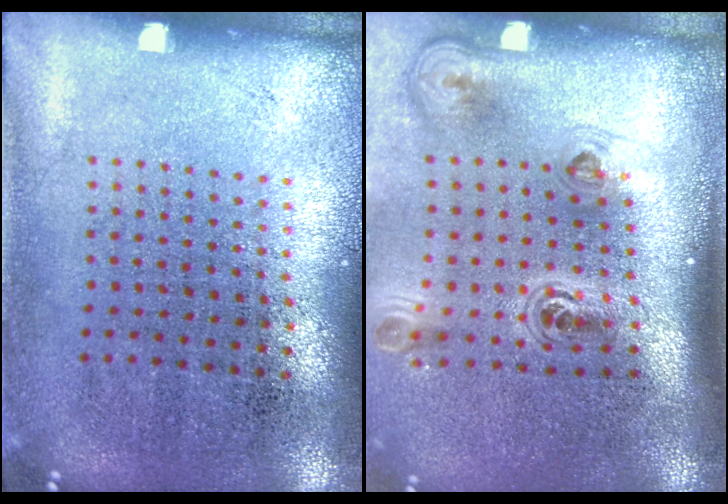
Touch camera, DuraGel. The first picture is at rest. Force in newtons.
{"total": 2.3, "press": 1.5, "slide": 1.8}